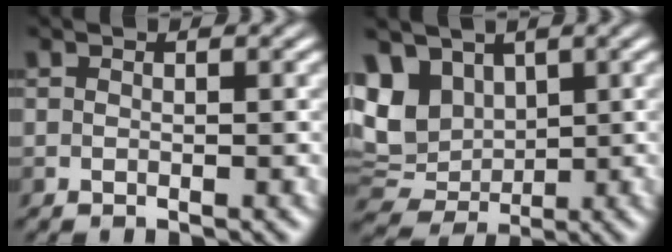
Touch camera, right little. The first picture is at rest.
{"total": 8.4, "force": [2.9, 5.8, 5.3], "torque": [-0.132, 0.001, 0.053]}